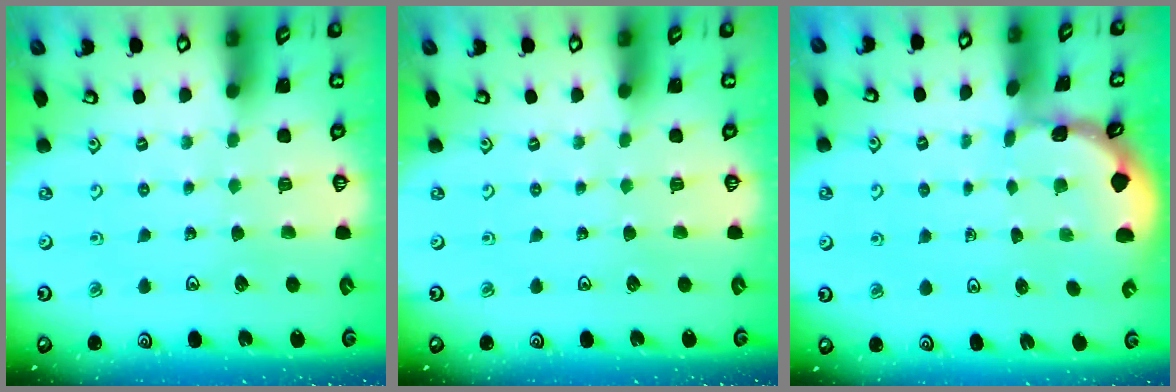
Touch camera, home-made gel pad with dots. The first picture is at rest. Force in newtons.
{"total": 0.0}
{"total": 0.7, "press": 0.7, "slide": 0.1}